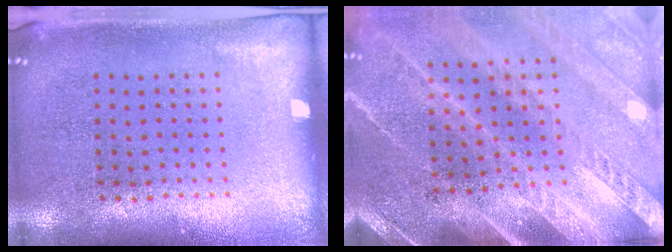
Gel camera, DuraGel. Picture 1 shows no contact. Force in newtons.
{"total": 3.4, "press": 2.9, "slide": 1.7}